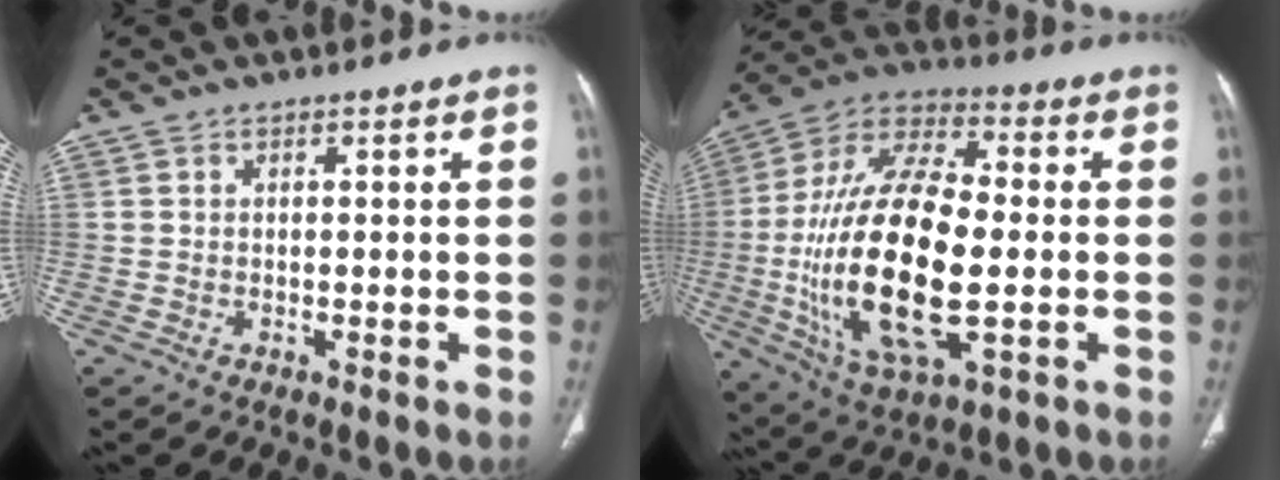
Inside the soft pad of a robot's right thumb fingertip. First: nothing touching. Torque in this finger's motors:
{"motor_torque": [2.42, 2.59, 2.77, 0.00, 0.78]}